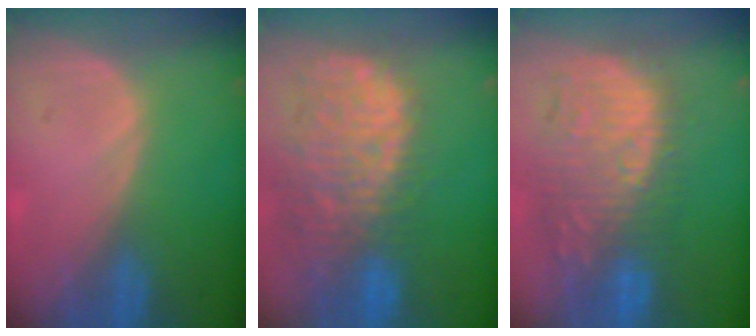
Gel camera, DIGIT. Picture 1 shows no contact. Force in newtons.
{"total": 14.1, "press": 11.6, "slide": 8.1}
{"total": 11.8, "press": 11.2, "slide": 3.9}